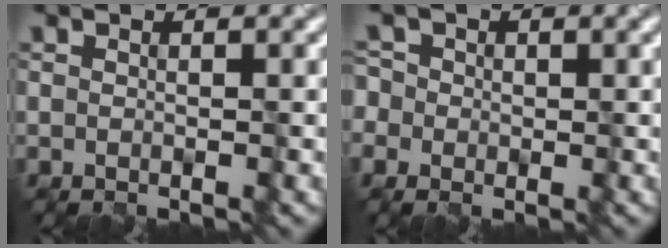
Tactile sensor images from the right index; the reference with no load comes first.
{"total": 1.9, "force": [-0.7, 1.8, 0.2], "torque": [-0.008, 0.014, -0.016]}